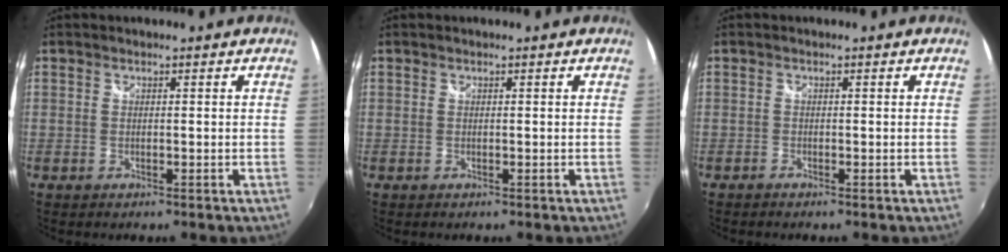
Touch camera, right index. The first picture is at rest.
{"total": 0.0}
{"total": 0.6, "force": [-0.6, 0.2, 0.1], "torque": [-0.006, -0.004, -0.014]}